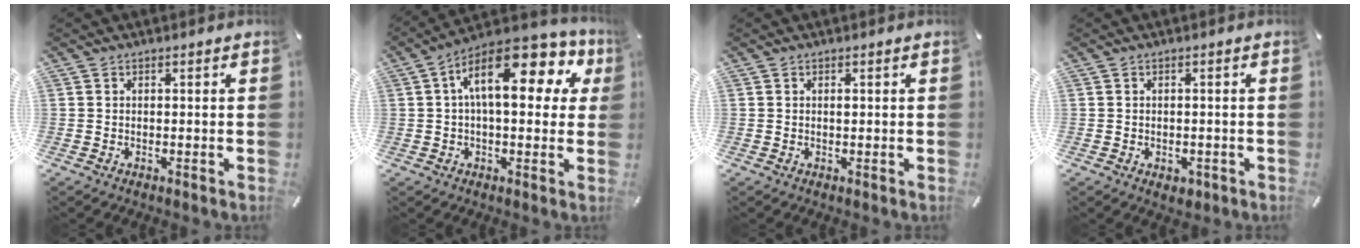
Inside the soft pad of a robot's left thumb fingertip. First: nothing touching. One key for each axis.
{"total": 17.7, "fx": 6.0, "fy": 8.0, "fz": 14.6, "tx": -0.235, "ty": -0.025, "tz": 0.099}
{"total": 0.6, "fx": 0.1, "fy": 0.3, "fz": 0.5, "tx": -0.011, "ty": -0.002, "tz": 0.003}
{"total": 2.0, "fx": -0.9, "fy": 1.6, "fz": 1.0, "tx": -0.017, "ty": 0.004, "tz": -0.016}